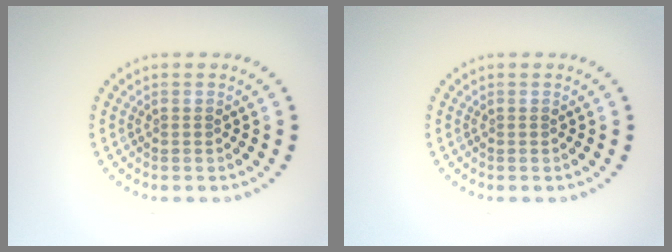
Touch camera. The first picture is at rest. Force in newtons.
{"total": 0.0}